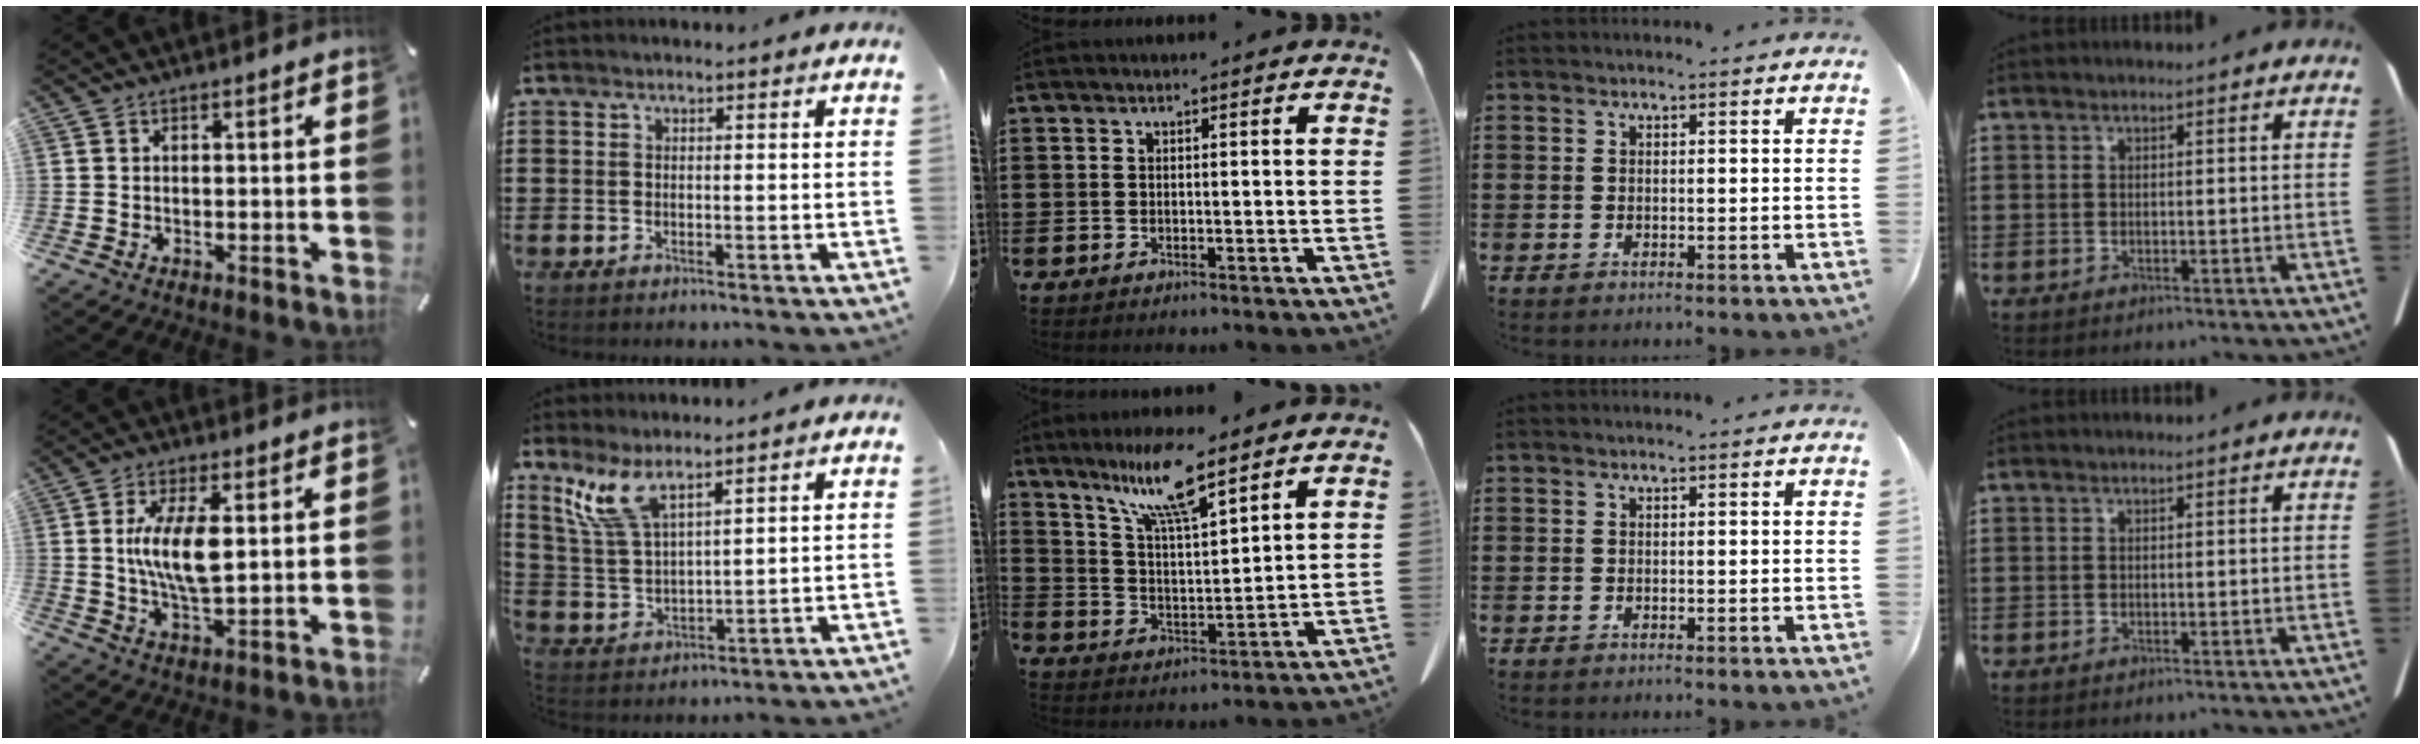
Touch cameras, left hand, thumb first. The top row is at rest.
{"thumb": {"total": 10.3, "force": [1.7, 3.8, 9.4], "torque": [-0.199, -0.008, 0.021]}, "index": {"total": 7.5, "force": [5.3, 1.9, 5.0], "torque": [-0.120, -0.010, 0.094]}, "middle": {"total": 10.6, "force": [7.9, 1.4, 6.9], "torque": [-0.155, -0.023, 0.139]}}